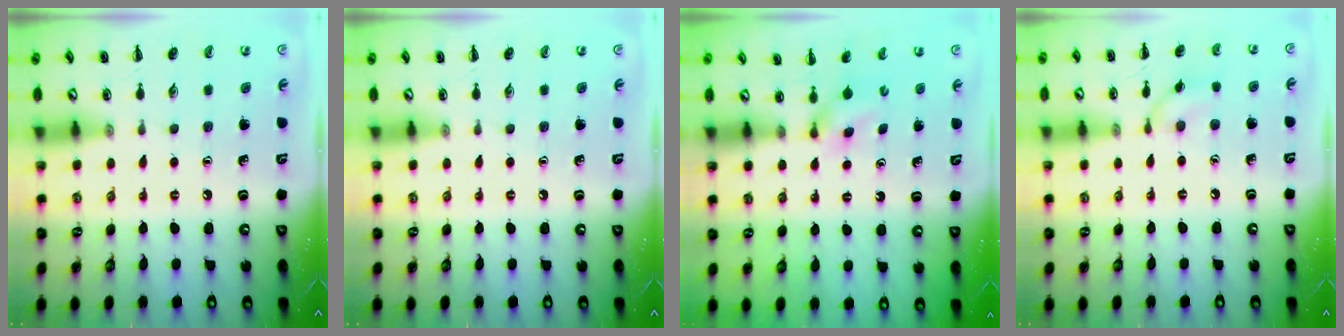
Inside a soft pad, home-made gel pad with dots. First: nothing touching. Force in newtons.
{"total": 0.0}
{"total": 4.2, "press": 4.0, "slide": 1.0}
{"total": 6.4, "press": 6.3, "slide": 0.5}